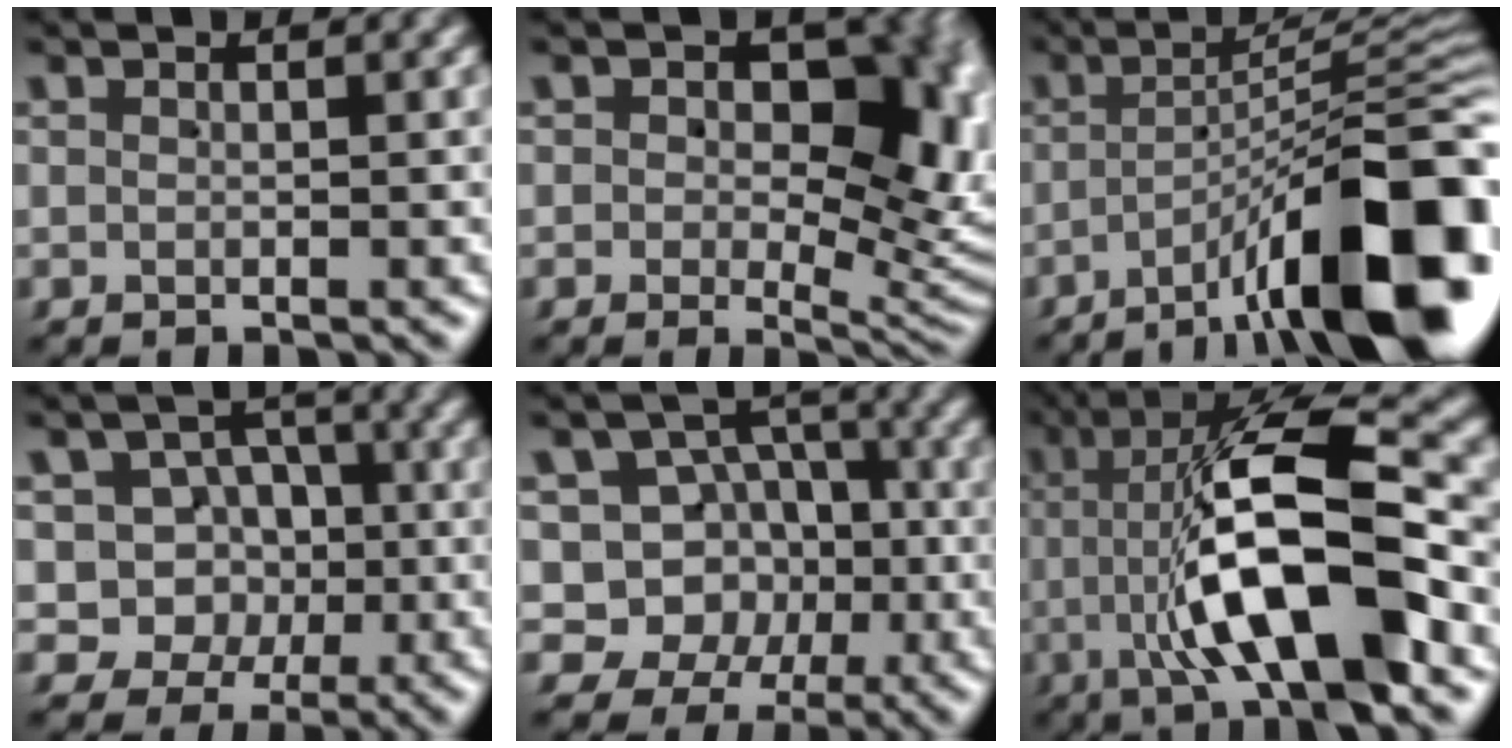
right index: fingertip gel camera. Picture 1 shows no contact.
{"total": 9.8, "force": [0.5, 5.8, 7.8], "torque": [-0.066, -0.007, 0.004]}
{"total": 13.2, "force": [-5.5, 4.2, 11.3], "torque": [-0.139, 0.002, -0.079]}
{"total": 11.3, "force": [-1.0, 10.8, 3.1], "torque": [-0.103, -0.055, -0.016]}
{"total": 12.9, "force": [-1.3, 12.1, 4.4], "torque": [-0.129, -0.058, -0.019]}
{"total": 13.4, "force": [-0.5, 4.1, 12.7], "torque": [-0.203, 0.010, -0.010]}